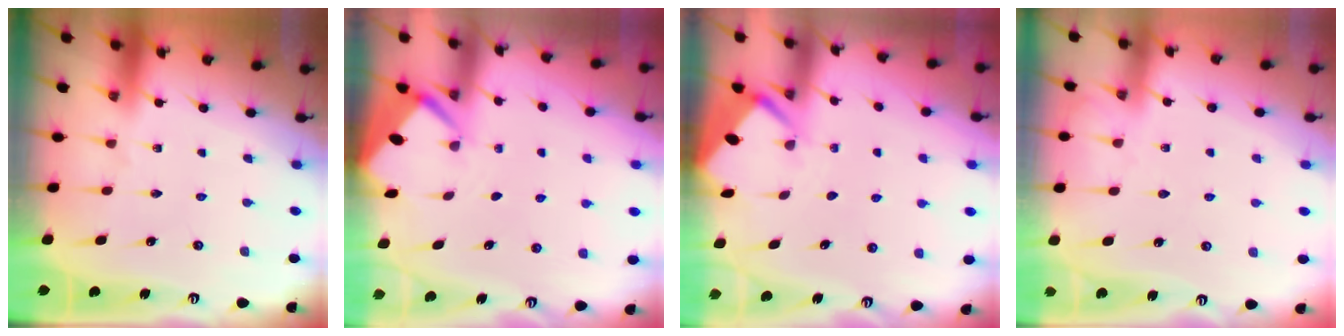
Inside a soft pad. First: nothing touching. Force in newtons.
{"total": 2.6, "press": 2.6, "slide": 0.0}
{"total": 2.6, "press": 2.6, "slide": 0.3}
{"total": 3.7, "press": 3.7, "slide": 0.5}